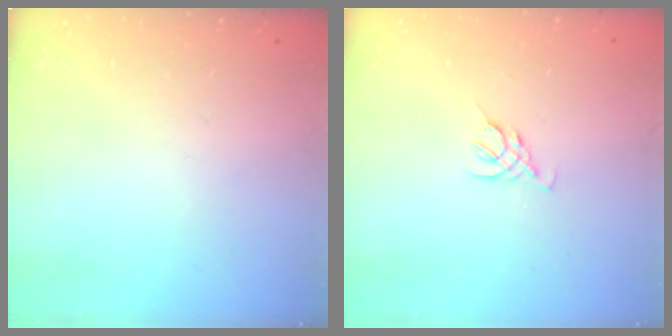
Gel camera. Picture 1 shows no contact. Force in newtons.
{"total": 3.2, "press": 3.2, "slide": 0.7}